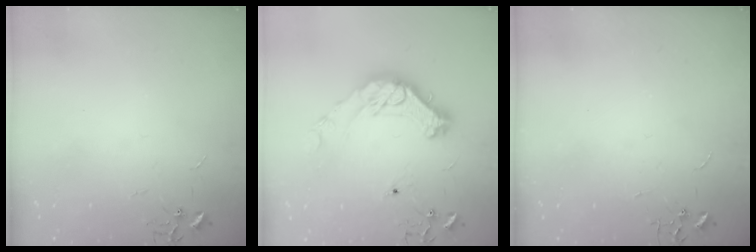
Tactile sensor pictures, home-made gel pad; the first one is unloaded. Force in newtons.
{"total": 17.2, "press": 17.1, "slide": 1.8}
{"total": 0.0}